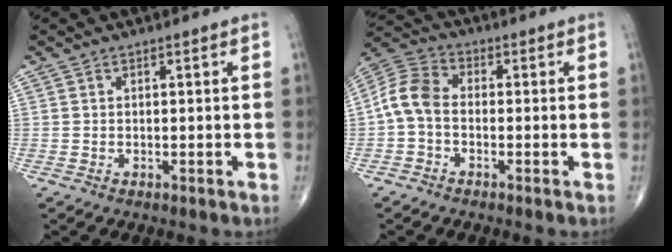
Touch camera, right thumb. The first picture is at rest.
{"total": 7.2, "force": [-1.2, 4.8, 5.2], "torque": [-0.101, 0.023, -0.039]}